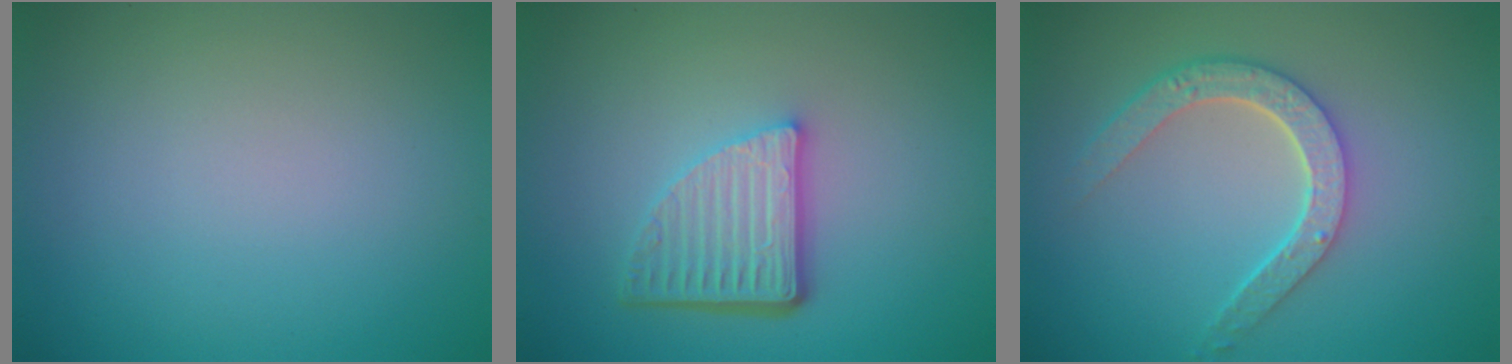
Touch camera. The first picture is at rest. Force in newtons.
{"total": 5.0, "press": 3.5, "slide": 3.6}
{"total": 4.5, "press": 3.5, "slide": 2.9}